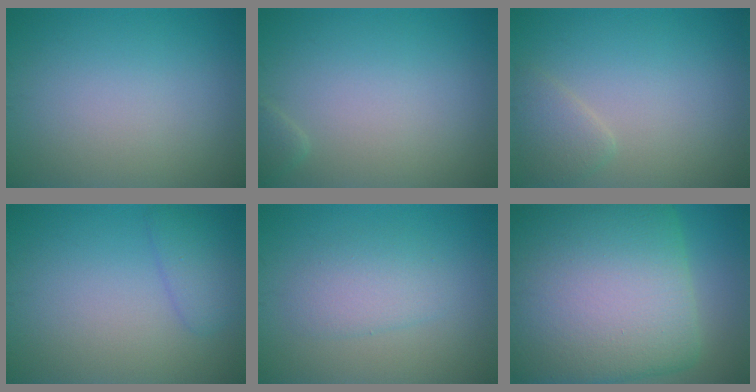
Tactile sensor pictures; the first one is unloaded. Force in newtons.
{"total": 0.8, "press": 0.8, "slide": 0.1}
{"total": 1.8, "press": 1.8, "slide": 0.1}
{"total": 2.2, "press": 2.2, "slide": 0.1}
{"total": 2.6, "press": 2.6, "slide": 0.2}
{"total": 20.0, "press": 20.0, "slide": 0.8}